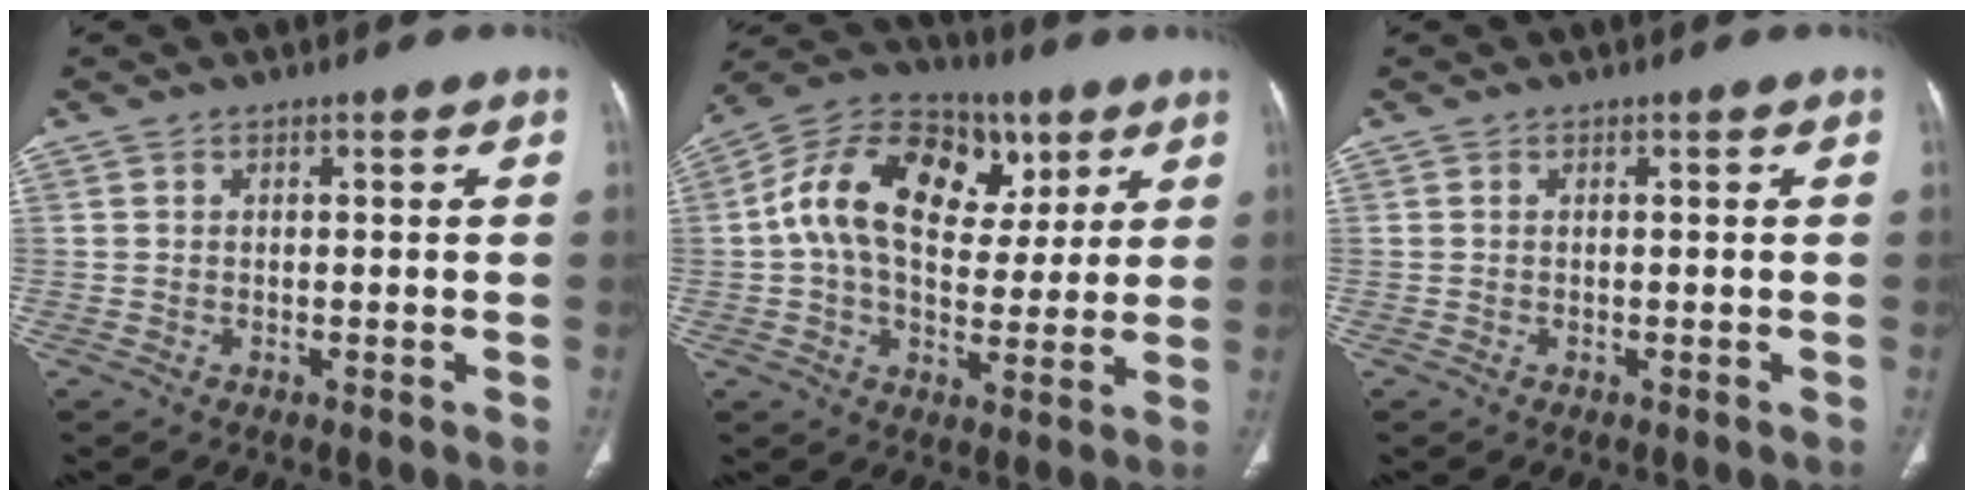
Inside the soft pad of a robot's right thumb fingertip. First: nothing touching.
{"total": 20.2, "force": [5.4, 13.5, 14.0], "torque": [-0.214, 0.011, 0.079]}
{"total": 0.0}